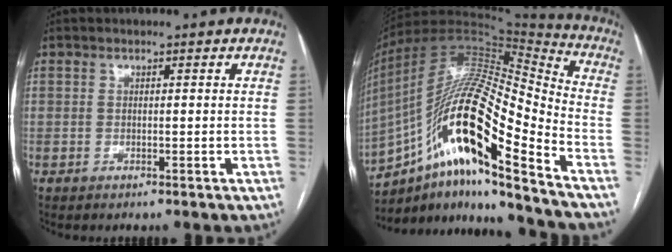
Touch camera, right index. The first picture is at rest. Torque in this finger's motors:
{"motor_torque": [1.15, -0.99, 0.77, 0.21]}